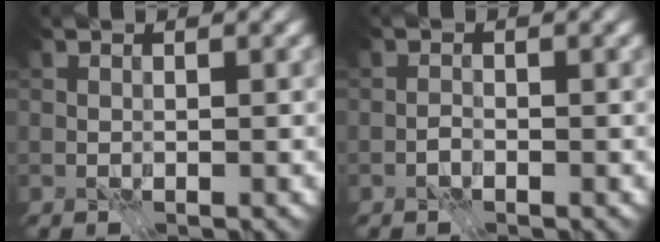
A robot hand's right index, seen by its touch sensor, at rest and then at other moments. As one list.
[{"total": 1.1, "force": [-0.9, 0.5, 0.4], "torque": [-0.006, 0.002, -0.019]}]